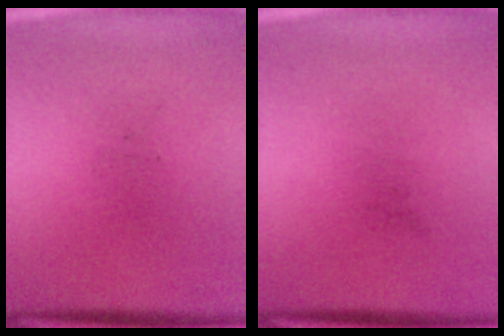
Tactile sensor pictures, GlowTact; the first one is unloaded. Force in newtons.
{"total": 0.0}